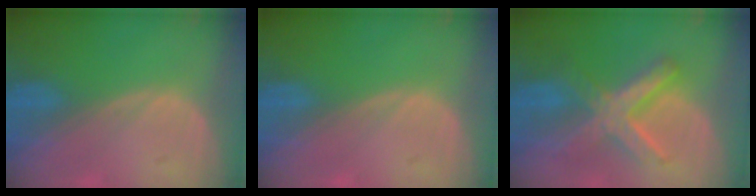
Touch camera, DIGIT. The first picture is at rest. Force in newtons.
{"total": 0.0}
{"total": 7.7, "press": 7.7, "slide": 0.7}